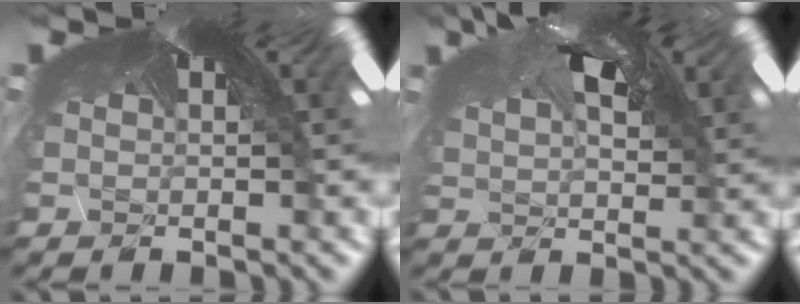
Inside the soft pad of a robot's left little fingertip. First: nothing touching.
{"total": 2.0, "force": [0.9, 1.6, 0.8], "torque": [-0.030, 0.000, 0.025]}